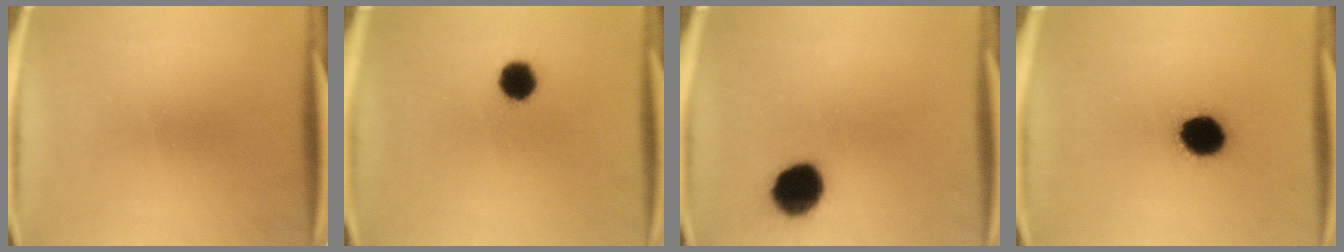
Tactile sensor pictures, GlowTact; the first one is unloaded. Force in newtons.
{"total": 5.9}
{"total": 11.1}
{"total": 11.6}